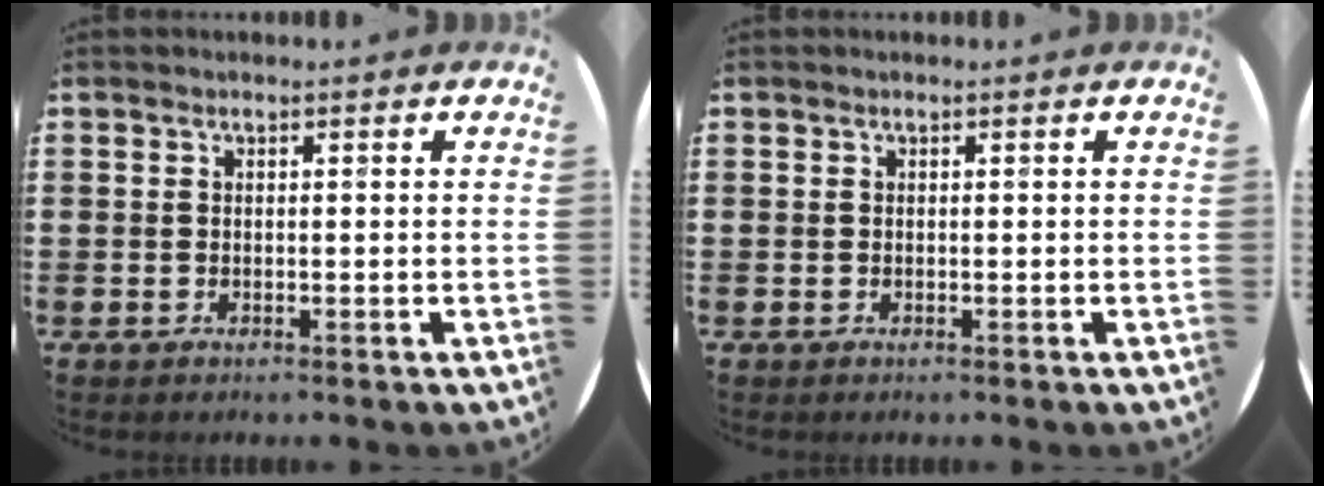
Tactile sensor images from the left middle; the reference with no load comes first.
{"total": 0.0}